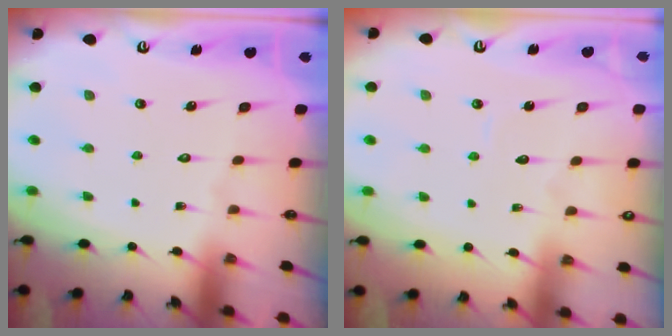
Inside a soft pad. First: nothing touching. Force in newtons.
{"total": 2.6, "press": 2.6, "slide": 0.3}